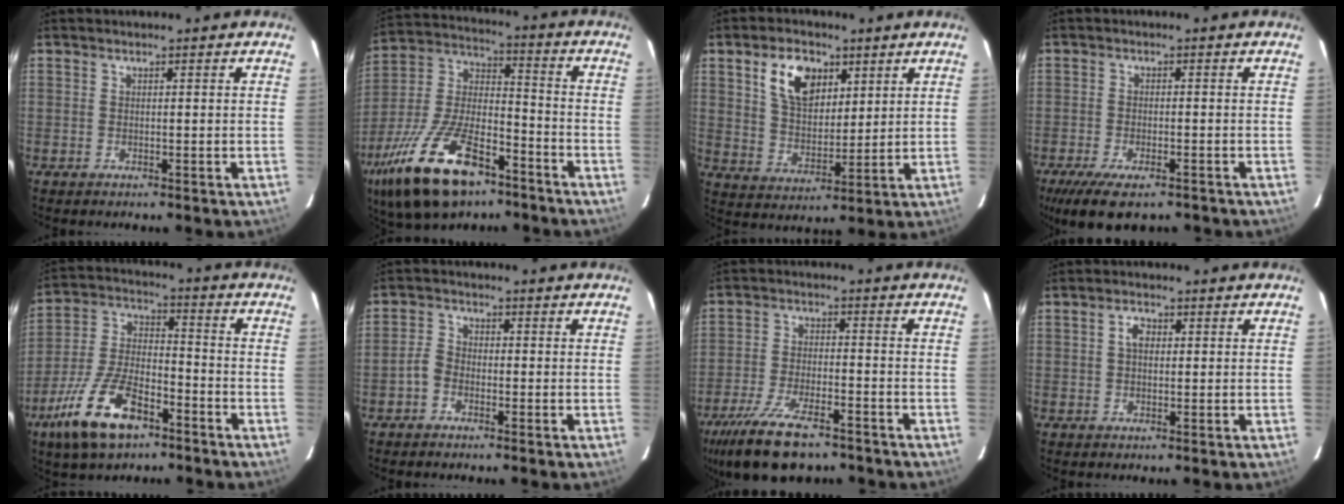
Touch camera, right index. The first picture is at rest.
{"total": 23.1, "force": [-13.8, 10.1, 15.5], "torque": [-0.318, -0.012, -0.241]}
{"total": 10.6, "force": [5.0, 6.4, 6.8], "torque": [-0.124, 0.016, 0.097]}
{"total": 10.4, "force": [-7.3, 3.7, 6.4], "torque": [-0.145, -0.033, -0.121]}
{"total": 16.2, "force": [-9.6, 6.8, 11.1], "torque": [-0.238, -0.007, -0.176]}
{"total": 2.9, "force": [-1.8, 1.9, 1.2], "torque": [-0.027, 0.010, -0.036]}
{"total": 14.9, "force": [-10.8, 5.3, 8.8], "torque": [-0.197, -0.032, -0.188]}
{"total": 2.4, "force": [0.4, 1.6, 1.7], "torque": [-0.029, 0.010, 0.007]}